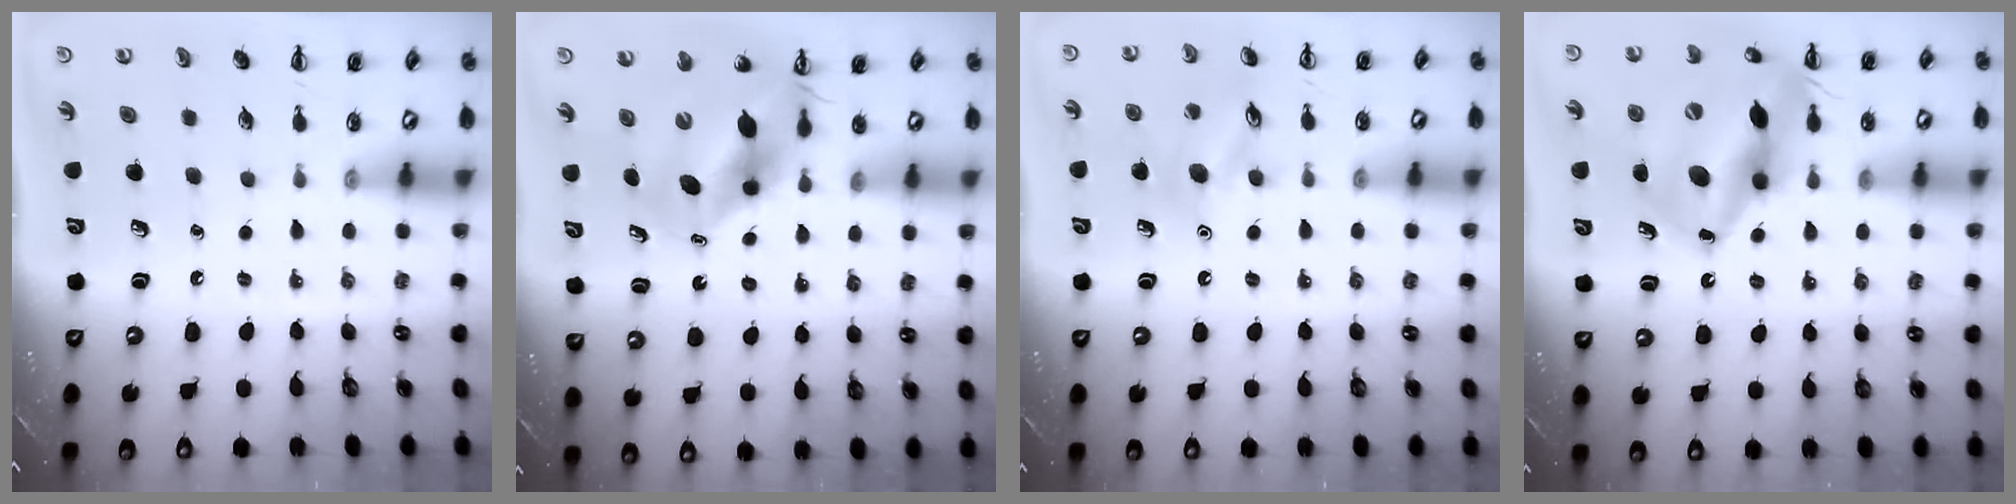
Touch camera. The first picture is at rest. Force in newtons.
{"total": 9.7, "press": 9.3, "slide": 2.9}
{"total": 10.6, "press": 10.6, "slide": 0.9}
{"total": 19.6, "press": 19.5, "slide": 2.3}